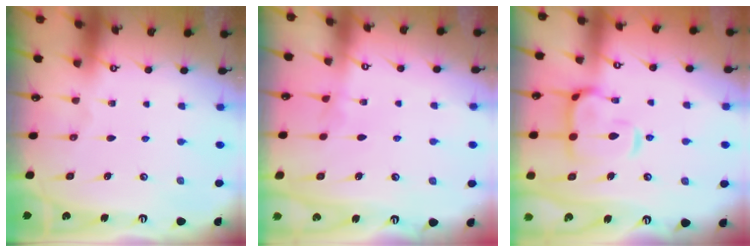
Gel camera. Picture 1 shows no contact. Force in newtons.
{"total": 3.2, "press": 3.2, "slide": 0.3}
{"total": 6.7, "press": 6.5, "slide": 1.4}